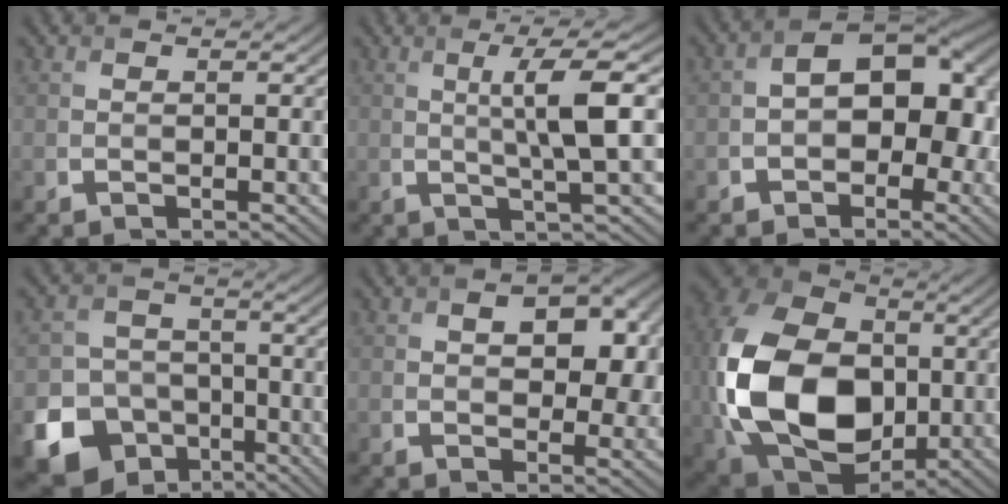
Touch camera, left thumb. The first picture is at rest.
{"total": 6.4, "force": [0.8, 0.4, 6.3], "torque": [-0.116, 0.016, 0.015]}
{"total": 10.5, "force": [-1.3, 6.9, 7.8], "torque": [-0.097, -0.006, -0.018]}
{"total": 14.1, "force": [-7.4, 11.2, 4.4], "torque": [-0.106, -0.051, -0.141]}
{"total": 8.0, "force": [1.3, 4.9, 6.2], "torque": [-0.093, -0.006, 0.021]}
{"total": 19.5, "force": [-1.8, 13.8, 13.8], "torque": [-0.335, -0.008, -0.032]}